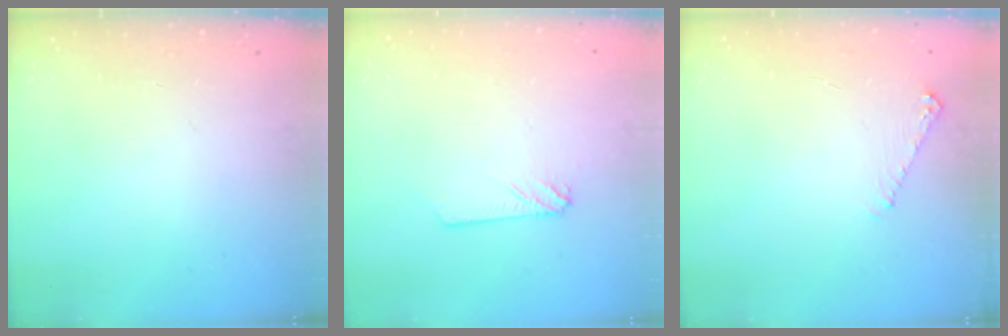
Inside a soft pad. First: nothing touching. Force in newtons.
{"total": 2.4, "press": 2.4, "slide": 0.3}
{"total": 4.7, "press": 4.7, "slide": 0.7}